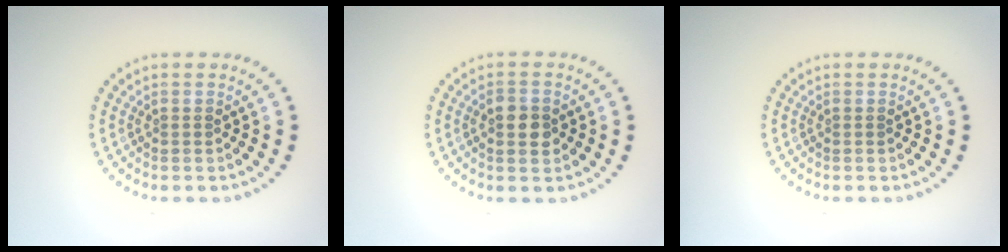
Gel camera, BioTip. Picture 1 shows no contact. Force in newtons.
{"total": 2.6, "press": 2.6, "slide": 0.2}
{"total": 0.0}